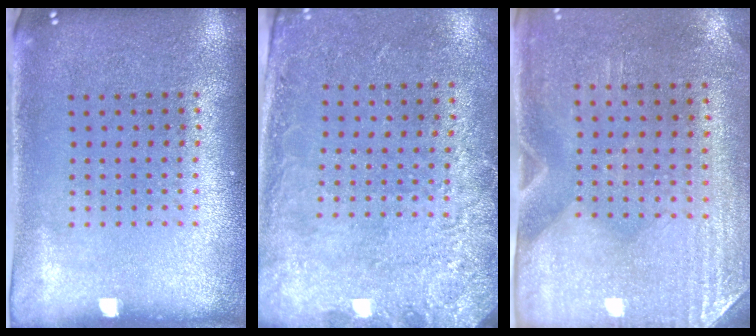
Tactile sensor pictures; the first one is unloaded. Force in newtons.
{"total": 2.7, "press": 1.9, "slide": 1.9}
{"total": 2.9, "press": 2.5, "slide": 1.5}